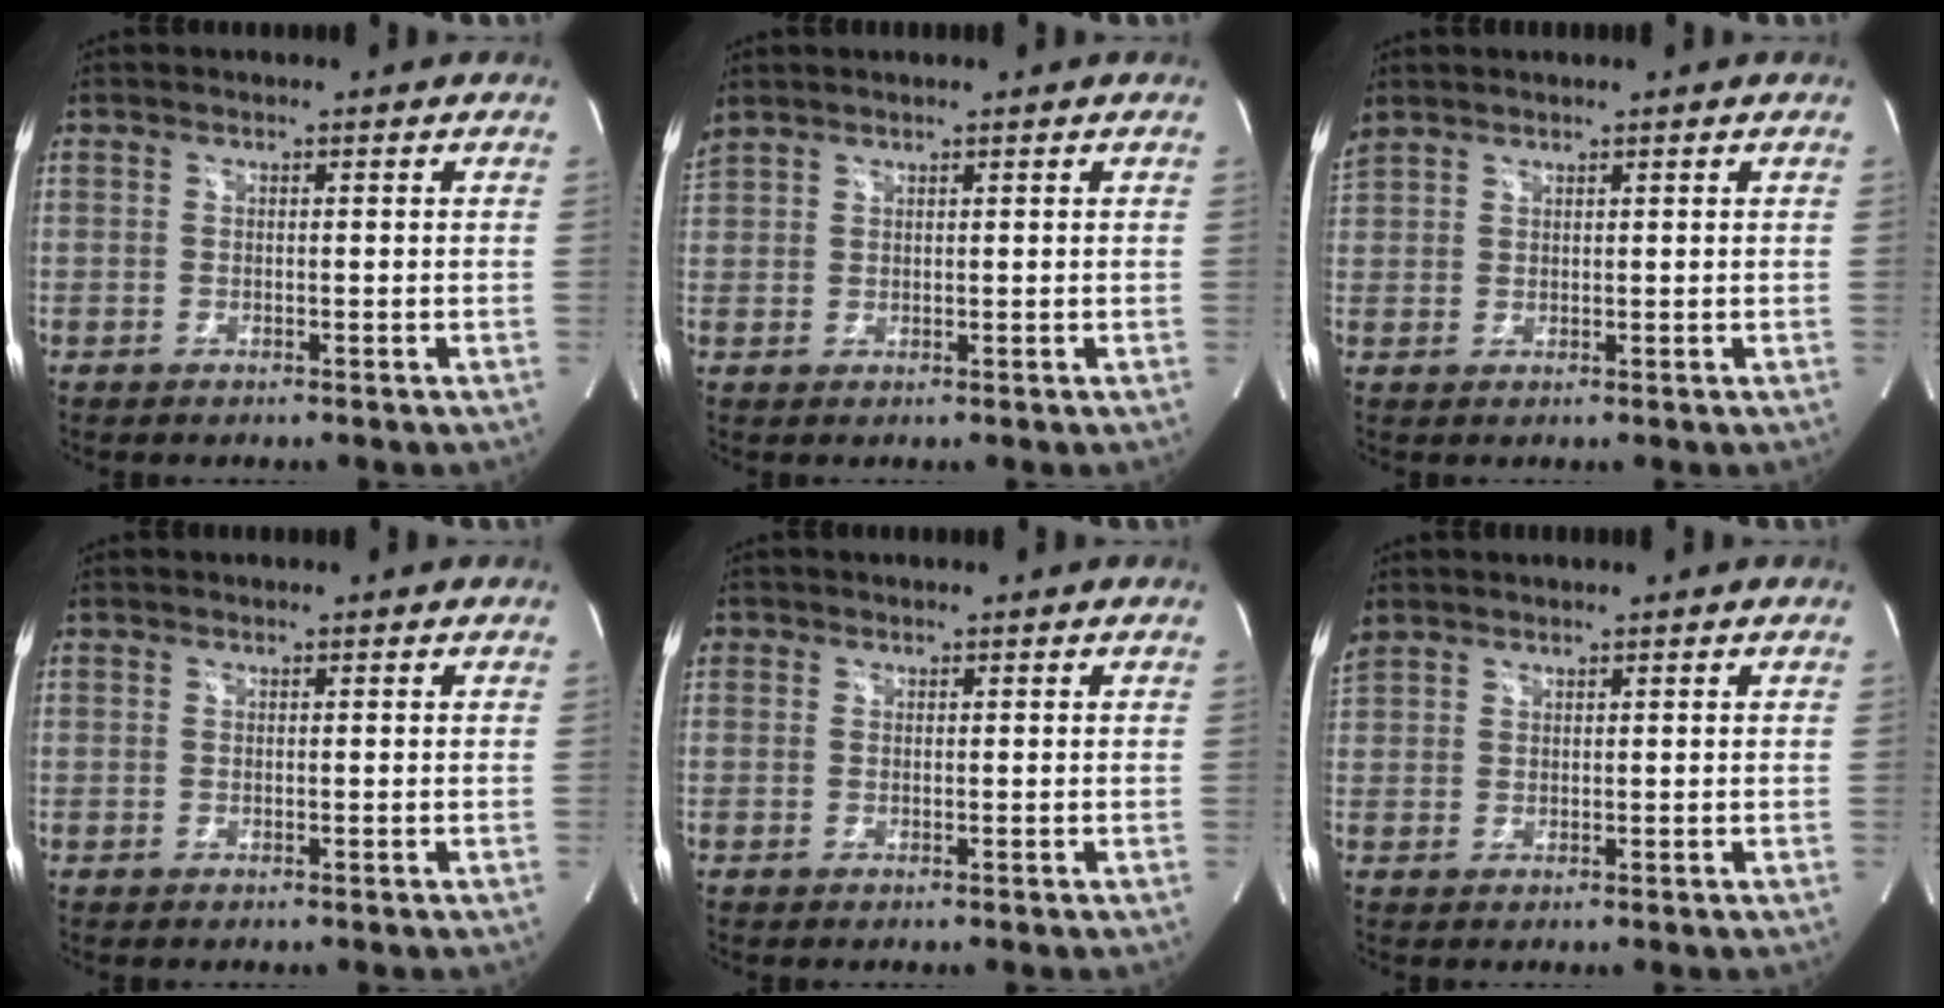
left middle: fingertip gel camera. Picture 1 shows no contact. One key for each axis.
{"total": 2.8, "fx": 2.6, "fy": 0.7, "fz": 0.8, "tx": -0.034, "ty": 0.027, "tz": 0.058}
{"total": 3.1, "fx": 2.8, "fy": 1.3, "fz": 0.8, "tx": -0.038, "ty": 0.023, "tz": 0.062}
{"total": 0.0}
{"total": 1.0, "fx": 0.4, "fy": 0.9, "fz": 0.1, "tx": 0.005, "ty": 0.007, "tz": 0.007}
{"total": 3.7, "fx": 2.9, "fy": 2.0, "fz": 1.0, "tx": -0.044, "ty": 0.022, "tz": 0.067}